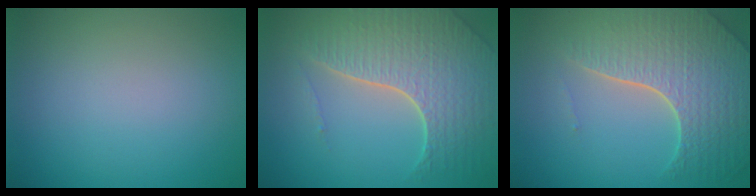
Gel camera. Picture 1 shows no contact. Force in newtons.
{"total": 7.1, "press": 5.2, "slide": 4.8}
{"total": 8.0, "press": 5.7, "slide": 5.6}